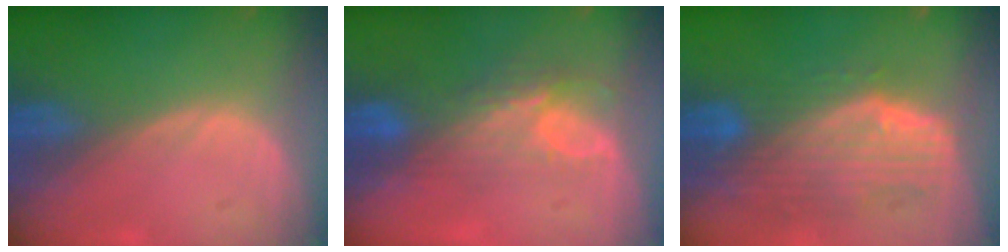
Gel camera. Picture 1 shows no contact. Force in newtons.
{"total": 7.4, "press": 6.4, "slide": 3.7}
{"total": 10.5, "press": 9.0, "slide": 5.4}